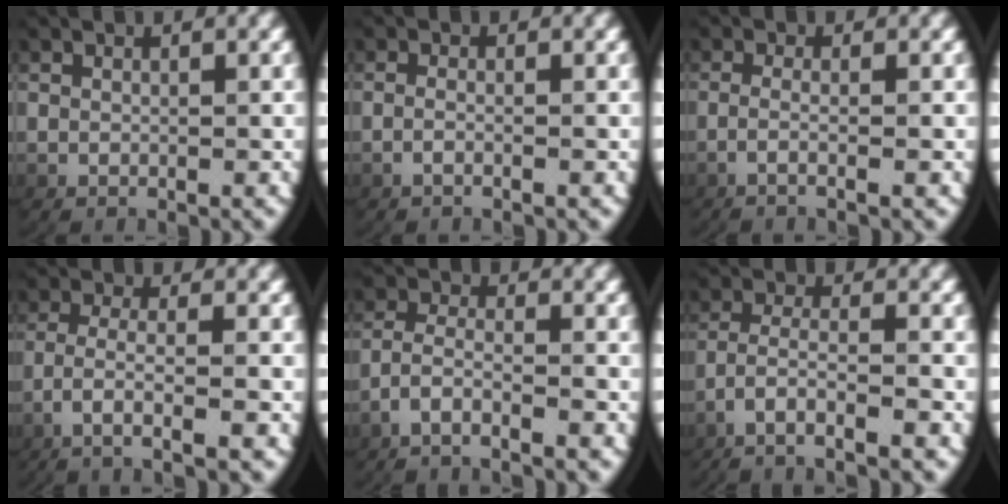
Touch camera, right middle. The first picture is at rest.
{"total": 1.2, "force": [-0.7, -0.1, 1.0], "torque": [-0.029, -0.004, -0.011]}
{"total": 2.0, "force": [-0.9, -0.1, 1.8], "torque": [-0.051, -0.009, -0.012]}
{"total": 3.9, "force": [-2.4, 0.6, 3.1], "torque": [-0.072, -0.015, -0.032]}
{"total": 3.4, "force": [-2.5, 1.2, 1.9], "torque": [-0.056, -0.015, -0.039]}
{"total": 4.5, "force": [-3.3, 1.1, 2.9], "torque": [-0.074, -0.025, -0.043]}